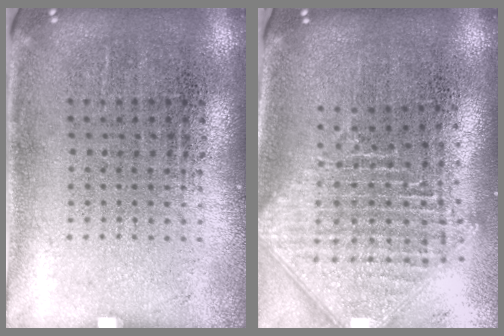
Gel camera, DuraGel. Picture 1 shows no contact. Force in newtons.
{"total": 2.5, "press": 1.9, "slide": 1.6}